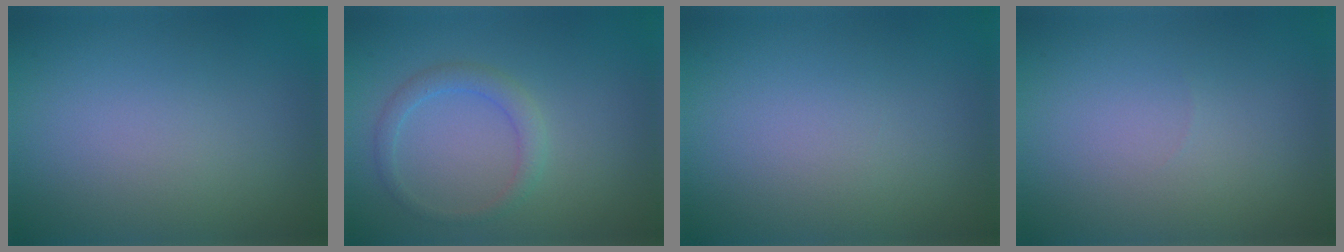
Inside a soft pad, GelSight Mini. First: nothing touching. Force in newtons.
{"total": 1.8, "press": 1.8, "slide": 0.0}
{"total": 0.0}
{"total": 0.0}